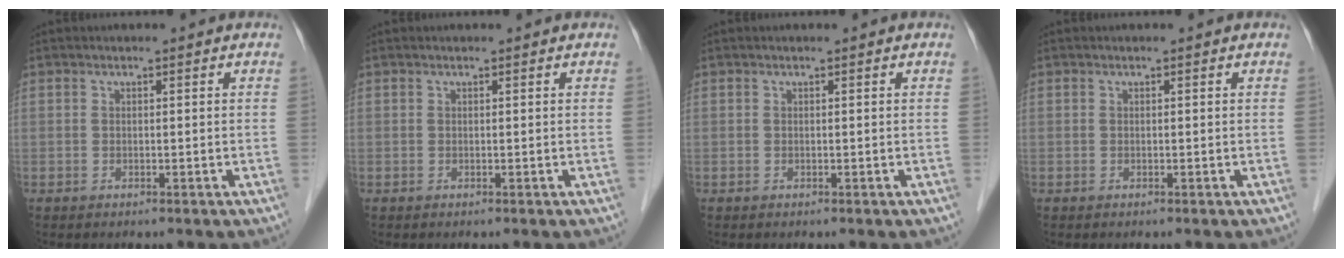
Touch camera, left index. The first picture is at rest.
{"total": 0.0}
{"total": 0.0}
{"total": 0.0}